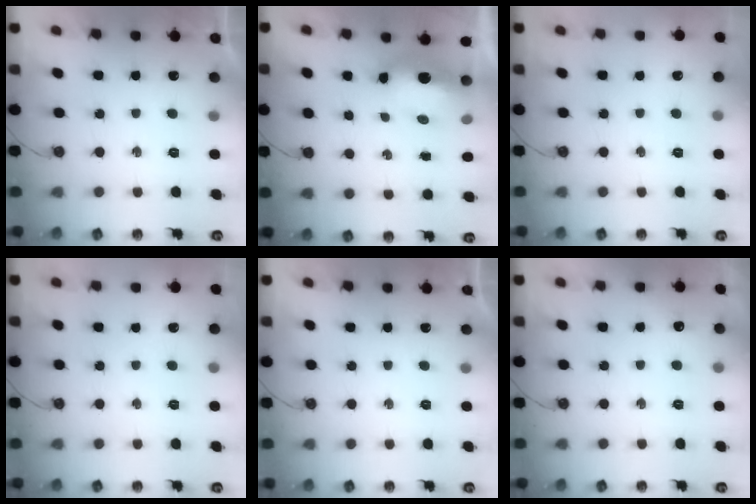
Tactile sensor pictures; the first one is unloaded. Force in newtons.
{"total": 8.4, "press": 8.3, "slide": 1.4}
{"total": 0.0}
{"total": 0.0}
{"total": 0.0}
{"total": 3.7, "press": 3.5, "slide": 1.0}